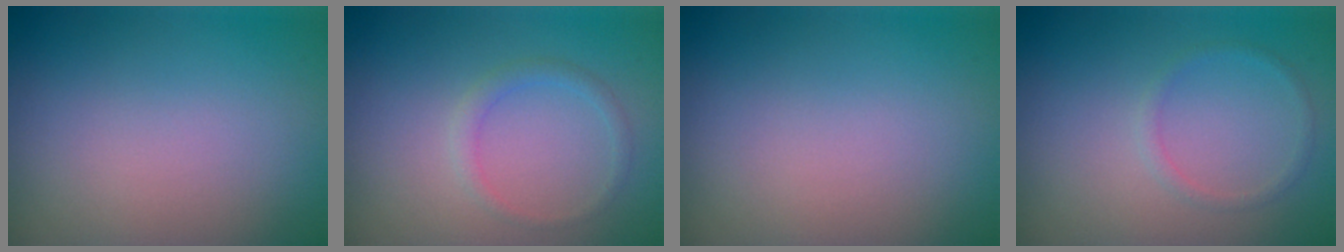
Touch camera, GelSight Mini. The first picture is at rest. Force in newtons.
{"total": 1.2, "press": 1.2, "slide": 0.0}
{"total": 0.0}
{"total": 1.0, "press": 0.9, "slide": 0.2}